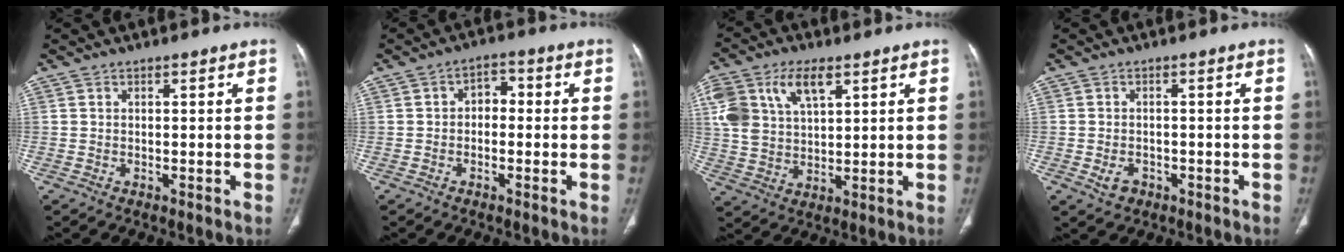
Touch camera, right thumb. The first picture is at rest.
{"total": 3.7, "force": [-0.3, 2.7, 2.5], "torque": [-0.022, 0.019, -0.017]}
{"total": 13.2, "force": [5.8, 7.6, 9.2], "torque": [-0.186, 0.000, 0.115]}
{"total": 2.9, "force": [-1.2, 2.2, 1.5], "torque": [-0.022, 0.005, -0.014]}